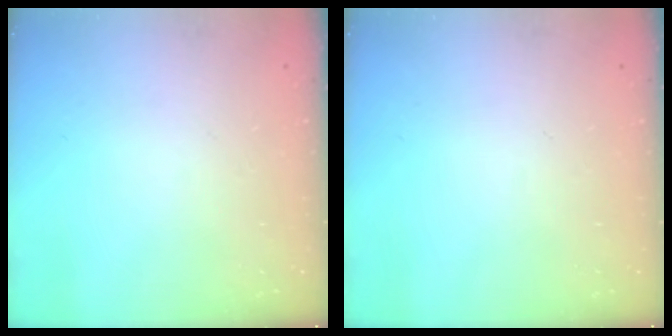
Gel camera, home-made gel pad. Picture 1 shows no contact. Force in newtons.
{"total": 0.0}